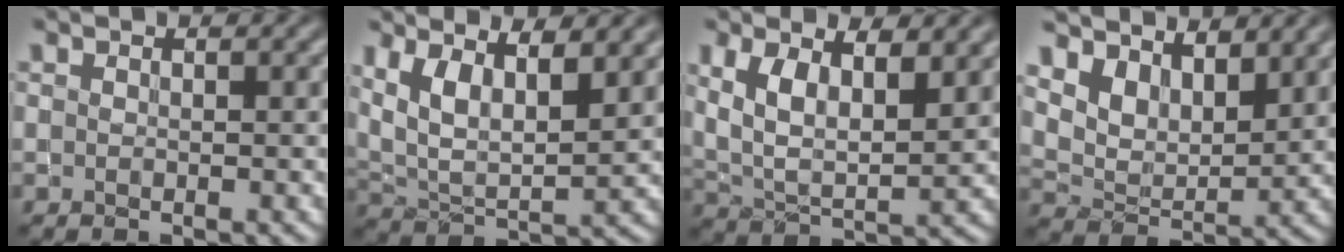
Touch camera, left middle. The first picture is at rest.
{"total": 8.3, "force": [4.3, 3.5, 6.2], "torque": [-0.118, 0.013, 0.066]}
{"total": 6.9, "force": [3.1, 3.1, 5.3], "torque": [-0.110, -0.003, 0.054]}
{"total": 6.5, "force": [5.2, 2.8, 2.8], "torque": [-0.072, -0.013, 0.099]}